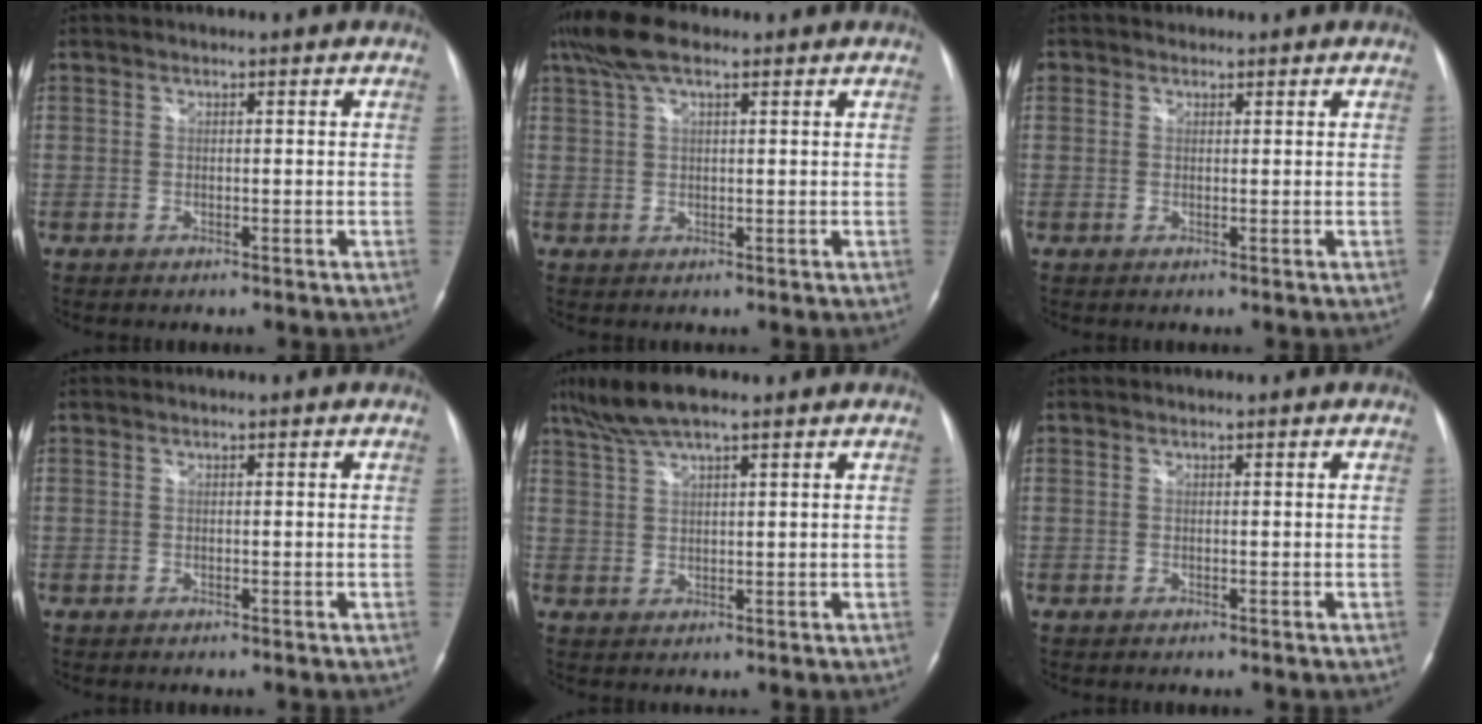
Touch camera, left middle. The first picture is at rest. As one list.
[{"total": 6.7, "force": [4.4, 2.0, 4.7], "torque": [-0.107, 0.032, 0.083]}, {"total": 1.3, "force": [0.7, 1.1, 0.1], "torque": [0.004, 0.005, 0.008]}, {"total": 0.0}, {"total": 6.9, "force": [5.1, 1.0, 4.5], "torque": [-0.098, 0.023, 0.095]}, {"total": 0.0}]